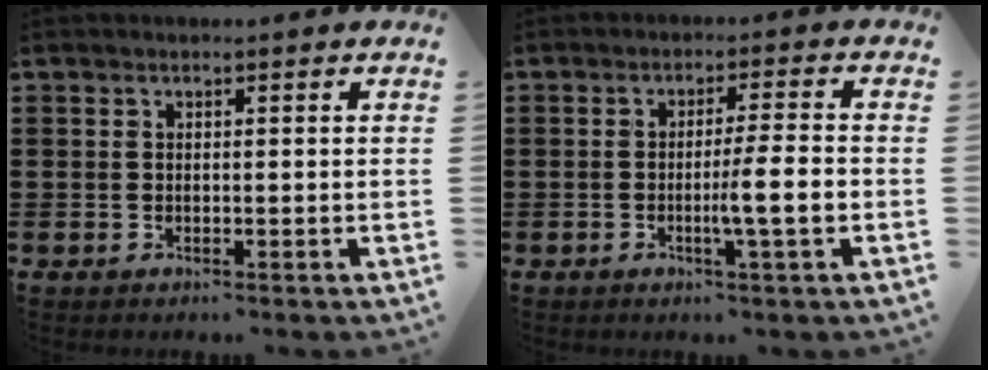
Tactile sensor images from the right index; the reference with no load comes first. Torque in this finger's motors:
{"motor_torque": [1.92, 0.05, 0.35, 0.13]}